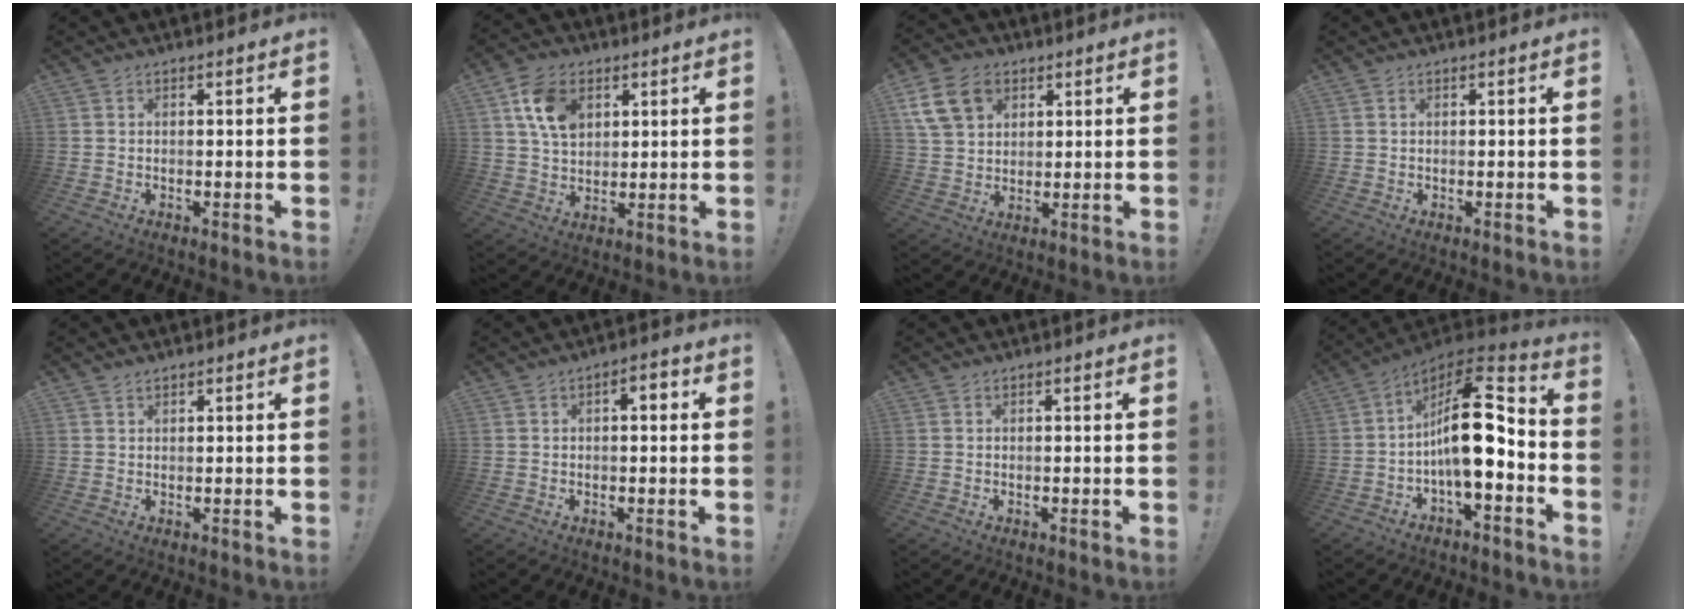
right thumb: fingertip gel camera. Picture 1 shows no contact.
{"total": 11.6, "force": [4.6, 8.0, 7.1], "torque": [-0.114, 0.001, 0.091]}
{"total": 13.3, "force": [6.0, 9.9, 6.5], "torque": [-0.110, -0.018, 0.119]}
{"total": 0.0}
{"total": 1.1, "force": [0.9, 0.4, 0.3], "torque": [-0.001, -0.003, 0.017]}
{"total": 2.9, "force": [-0.3, 1.6, 2.4], "torque": [-0.033, 0.009, -0.011]}
{"total": 0.0}
{"total": 18.4, "force": [-1.5, 7.5, 16.8], "torque": [-0.270, 0.013, -0.020]}